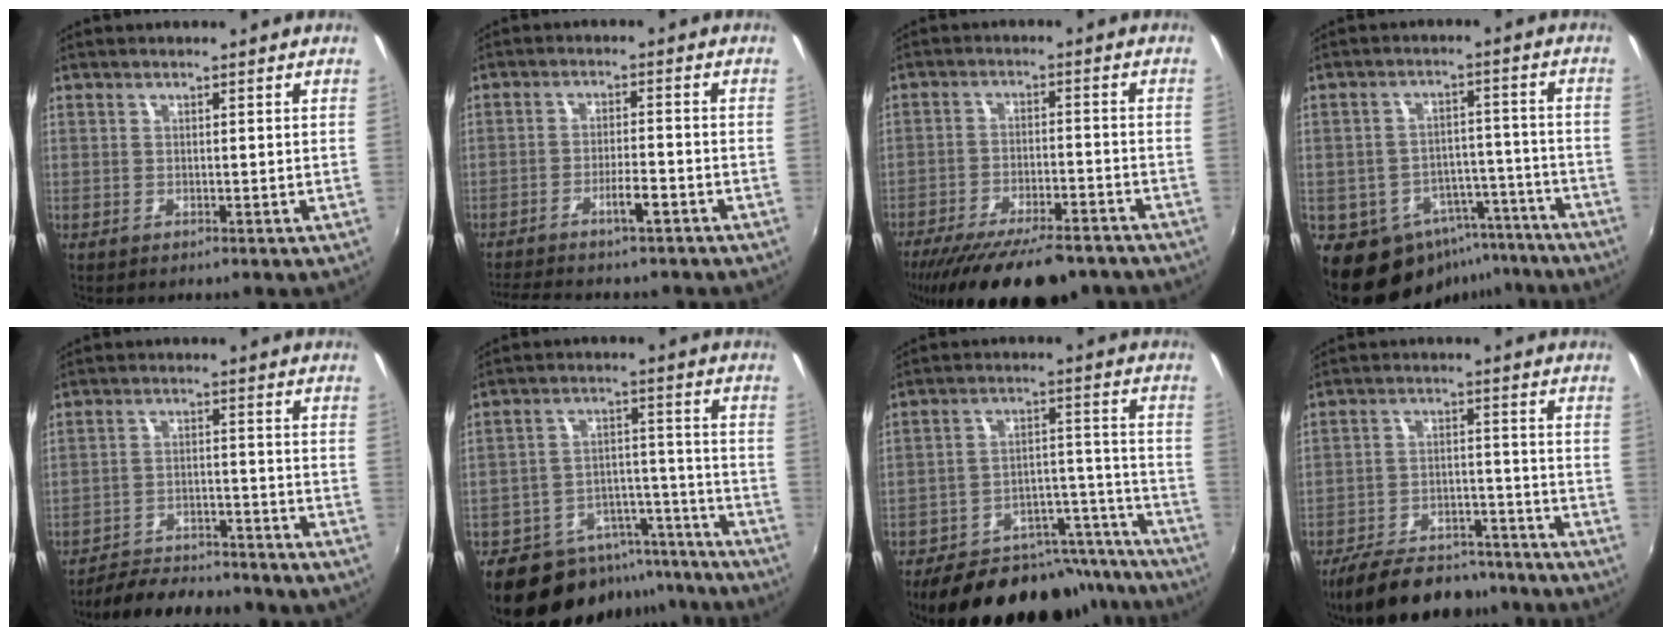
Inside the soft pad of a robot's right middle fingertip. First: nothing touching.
{"total": 6.6, "force": [-5.3, 0.6, 3.8], "torque": [-0.078, 0.002, -0.085]}
{"total": 18.6, "force": [-14.9, 5.0, 9.9], "torque": [-0.188, -0.037, -0.217]}
{"total": 12.5, "force": [-8.7, 8.1, 3.8], "torque": [-0.070, 0.028, -0.094]}
{"total": 14.1, "force": [-12.2, 3.7, 6.1], "torque": [-0.126, -0.013, -0.167]}
{"total": 17.6, "force": [-14.8, 7.6, 5.7], "torque": [-0.110, 0.041, -0.192]}
{"total": 23.5, "force": [-20.2, 8.6, 8.3], "torque": [-0.133, 0.043, -0.251]}
{"total": 16.4, "force": [-13.5, 6.1, 6.9], "torque": [-0.144, 0.005, -0.190]}